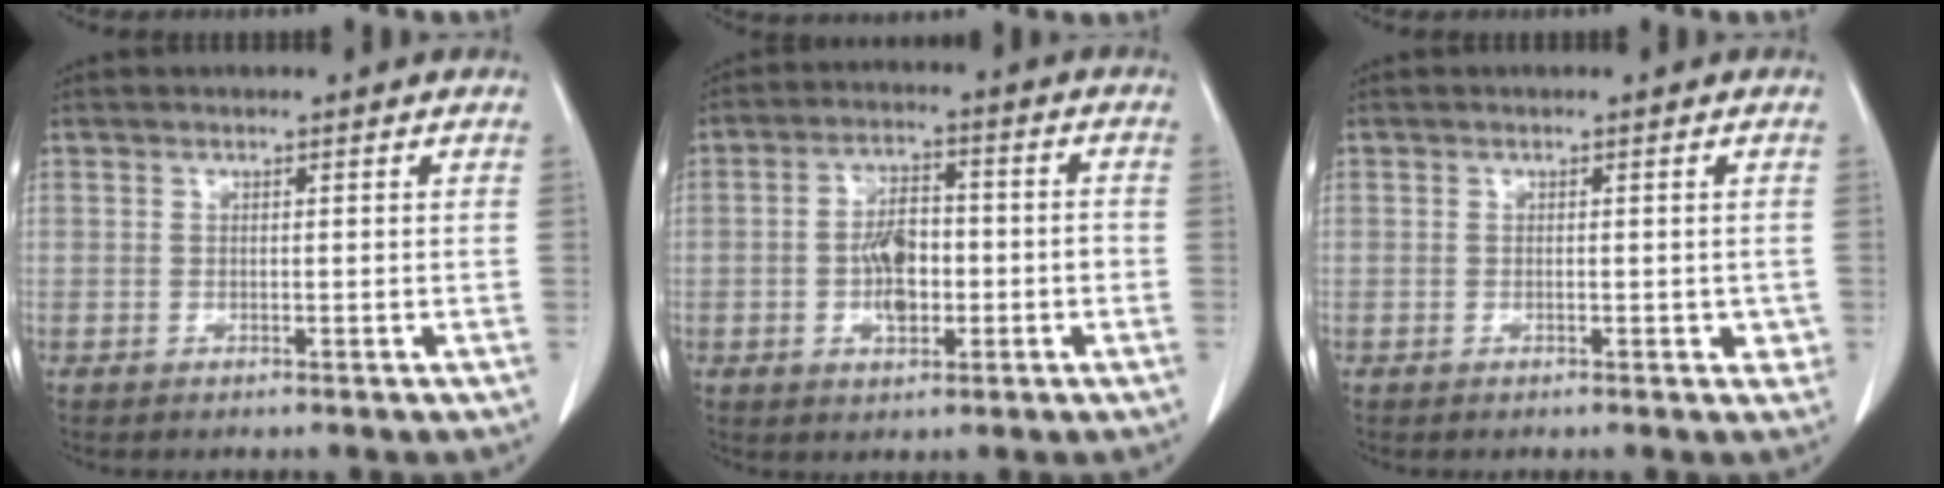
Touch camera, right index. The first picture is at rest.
{"total": 7.1, "force": [-1.6, 3.5, 6.0], "torque": [-0.114, 0.015, -0.024]}
{"total": 1.7, "force": [-0.3, 1.0, 1.3], "torque": [-0.008, 0.001, -0.004]}